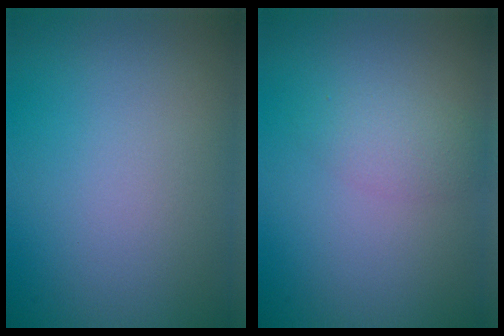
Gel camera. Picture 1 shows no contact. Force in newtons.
{"total": 2.0, "press": 2.0, "slide": 0.1}